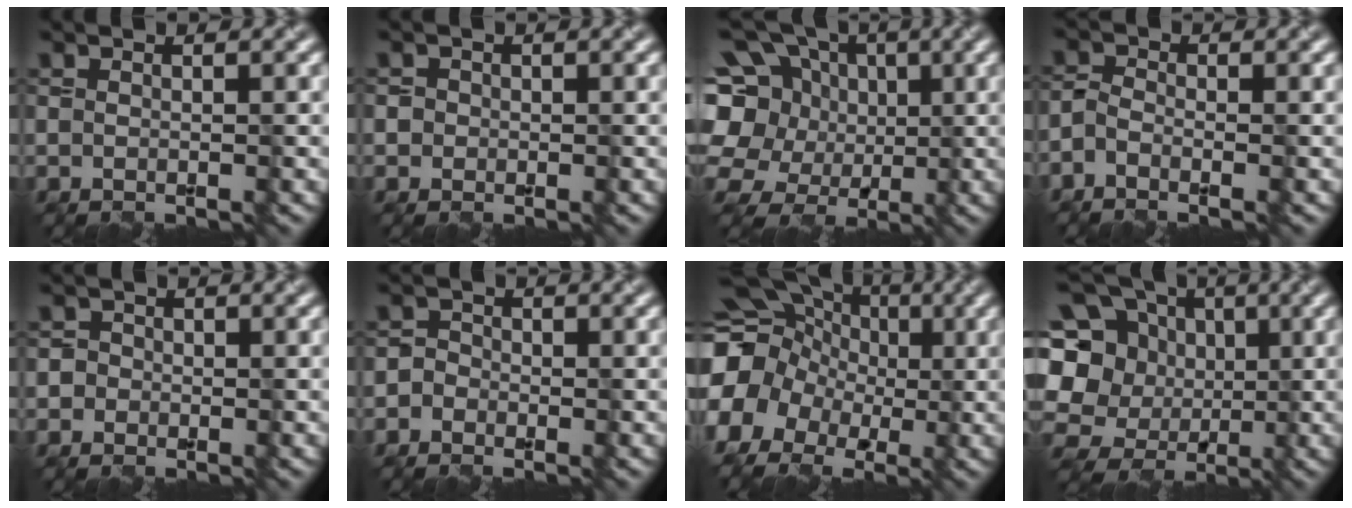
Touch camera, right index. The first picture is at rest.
{"total": 1.2, "force": [0.2, 1.1, 0.2], "torque": [0.008, 0.000, 0.001]}
{"total": 13.0, "force": [2.4, 11.3, 6.1], "torque": [-0.163, 0.039, 0.017]}
{"total": 1.9, "force": [-1.3, 1.0, 1.0], "torque": [-0.017, -0.001, -0.030]}
{"total": 1.8, "force": [0.0, 1.8, 0.4], "torque": [0.017, 0.008, -0.016]}
{"total": 1.6, "force": [-0.7, 1.4, 0.2], "torque": [0.018, 0.009, -0.019]}
{"total": 14.7, "force": [-1.2, 13.5, 5.9], "torque": [-0.141, 0.014, -0.058]}
{"total": 14.1, "force": [0.6, 12.6, 6.4], "torque": [-0.182, 0.033, -0.007]}